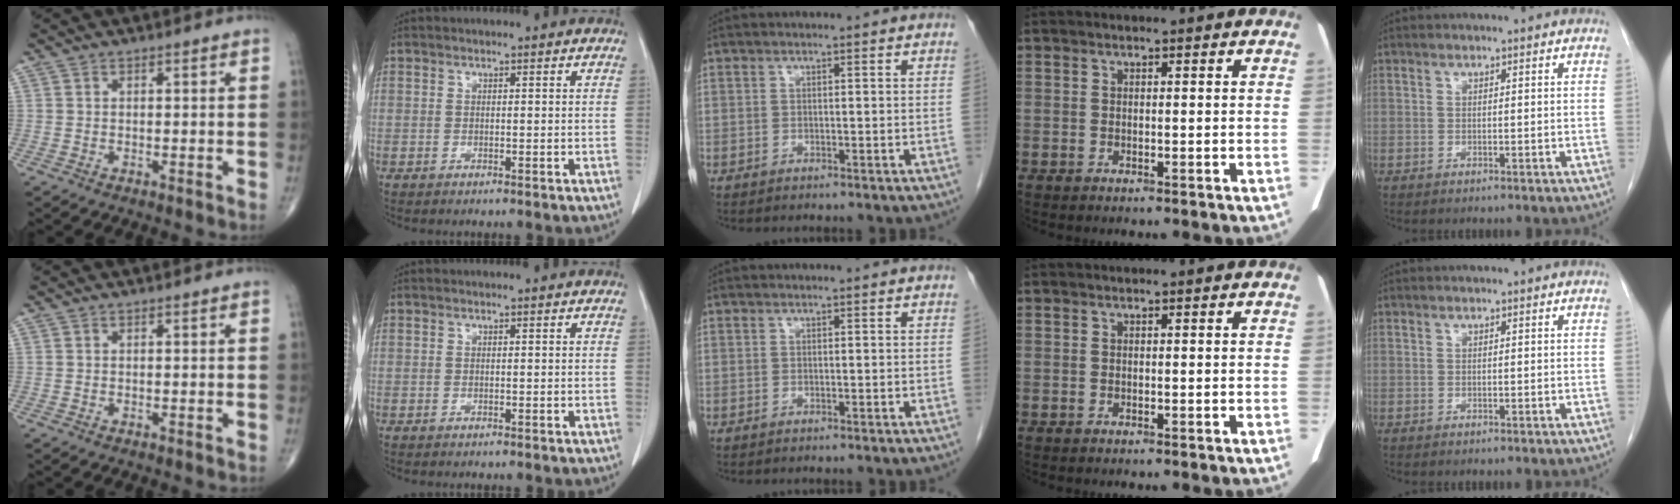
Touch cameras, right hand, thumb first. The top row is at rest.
{}